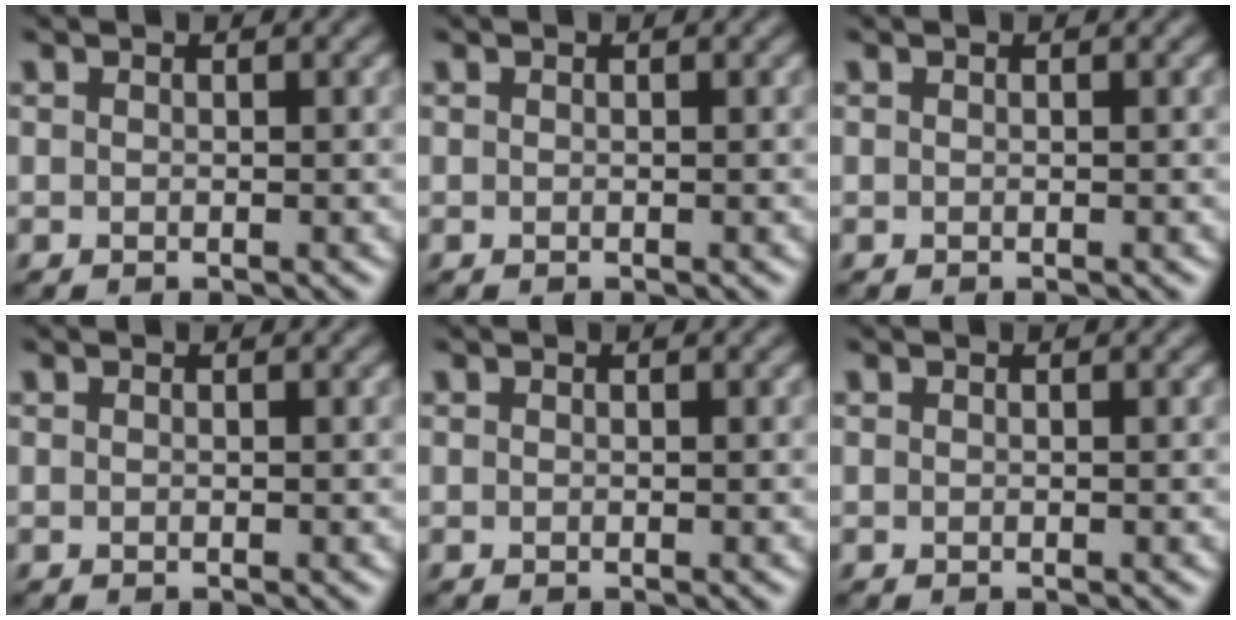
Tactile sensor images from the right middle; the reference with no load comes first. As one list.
[{"total": 0.0}, {"total": 0.0}, {"total": 0.0}, {"total": 0.0}, {"total": 0.0}]